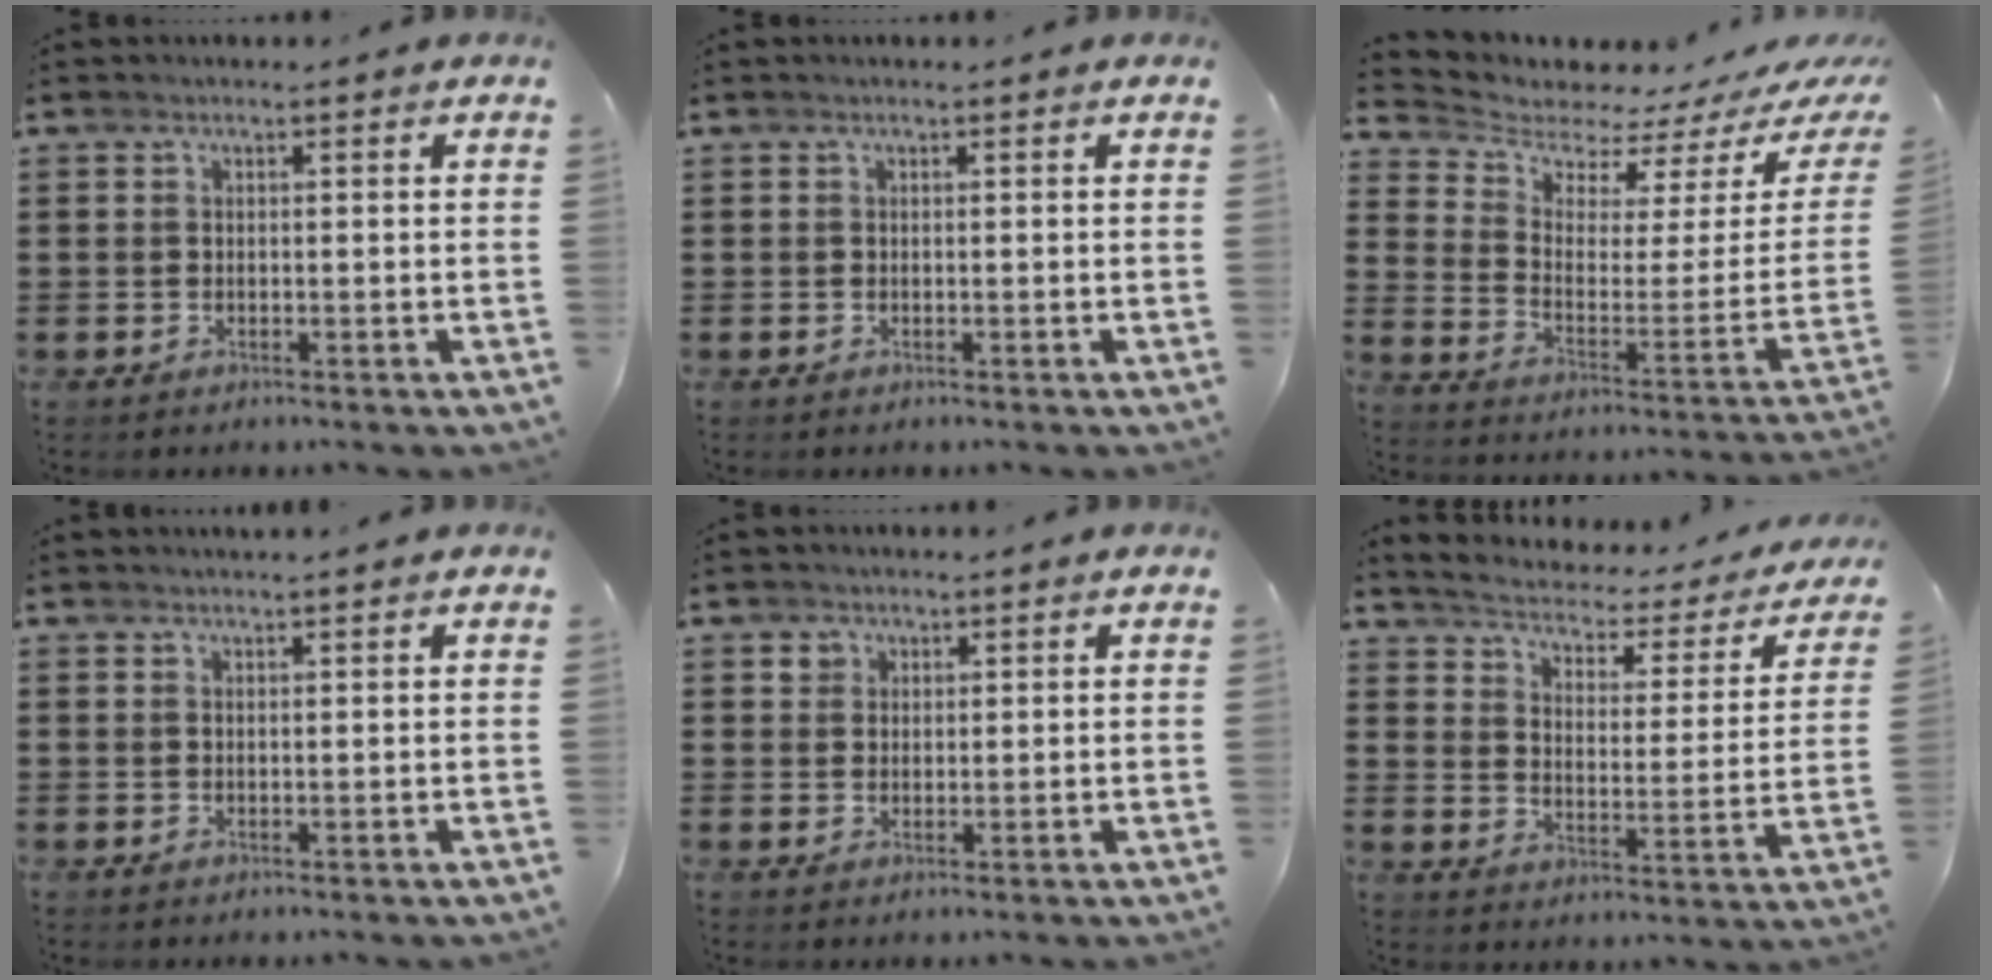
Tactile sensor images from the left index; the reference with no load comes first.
{"total": 0.0}
{"total": 5.7, "force": [5.4, 2.0, 0.3], "torque": [-0.047, -0.050, 0.094]}
{"total": 0.6, "force": [0.6, -0.1, 0.3], "torque": [-0.004, -0.002, 0.011]}
{"total": 1.7, "force": [1.0, 1.3, 0.1], "torque": [-0.007, 0.004, 0.020]}
{"total": 2.2, "force": [2.1, 0.4, 0.5], "torque": [-0.028, -0.025, 0.023]}